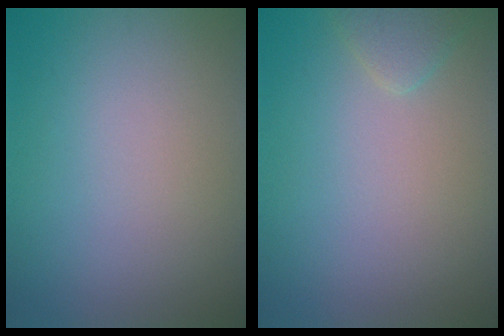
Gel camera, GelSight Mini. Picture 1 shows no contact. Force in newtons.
{"total": 1.4, "press": 1.4, "slide": 0.1}